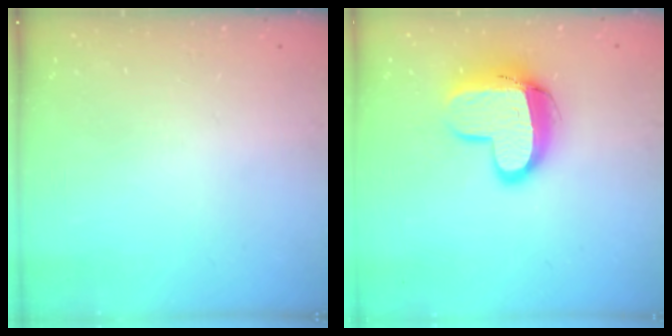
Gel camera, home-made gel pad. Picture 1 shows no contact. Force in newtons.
{"total": 13.0, "press": 13.0, "slide": 1.2}